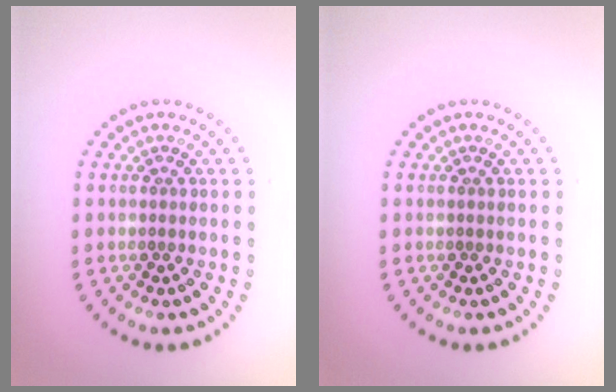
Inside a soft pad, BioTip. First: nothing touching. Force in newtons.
{"total": 0.0}